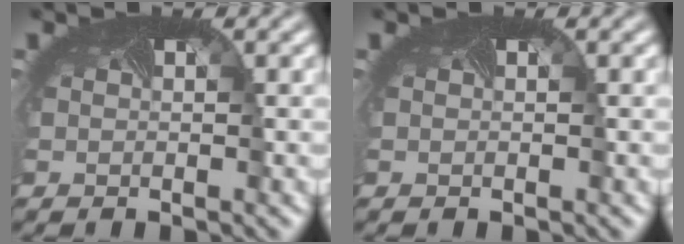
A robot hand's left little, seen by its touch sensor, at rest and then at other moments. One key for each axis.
{"total": 0.0}